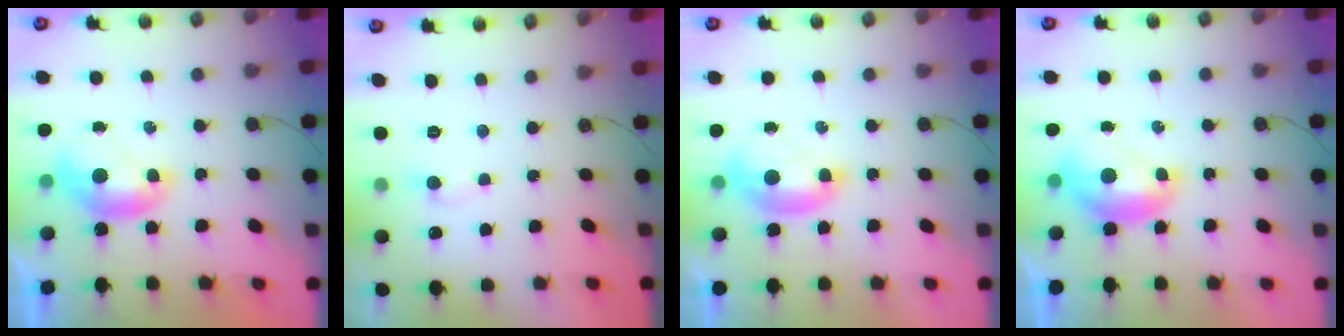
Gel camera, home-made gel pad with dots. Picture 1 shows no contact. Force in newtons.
{"total": 1.3, "press": 1.2, "slide": 0.7}
{"total": 1.5, "press": 1.4, "slide": 0.6}
{"total": 1.5, "press": 1.4, "slide": 0.3}